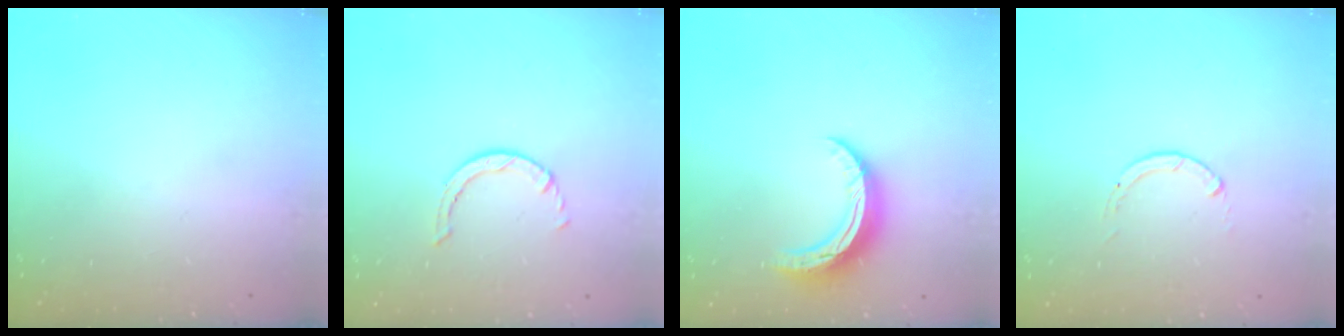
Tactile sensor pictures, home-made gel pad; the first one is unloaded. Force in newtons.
{"total": 0.8, "press": 0.7, "slide": 0.2}
{"total": 10.5, "press": 10.5, "slide": 0.2}
{"total": 0.0}